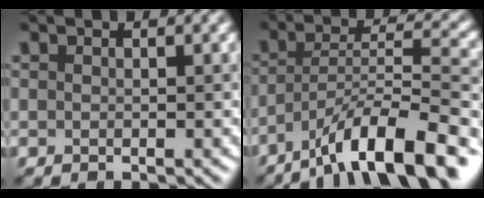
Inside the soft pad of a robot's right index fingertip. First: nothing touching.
{"total": 11.1, "force": [-7.4, 2.9, 7.8], "torque": [-0.122, 0.016, -0.133]}